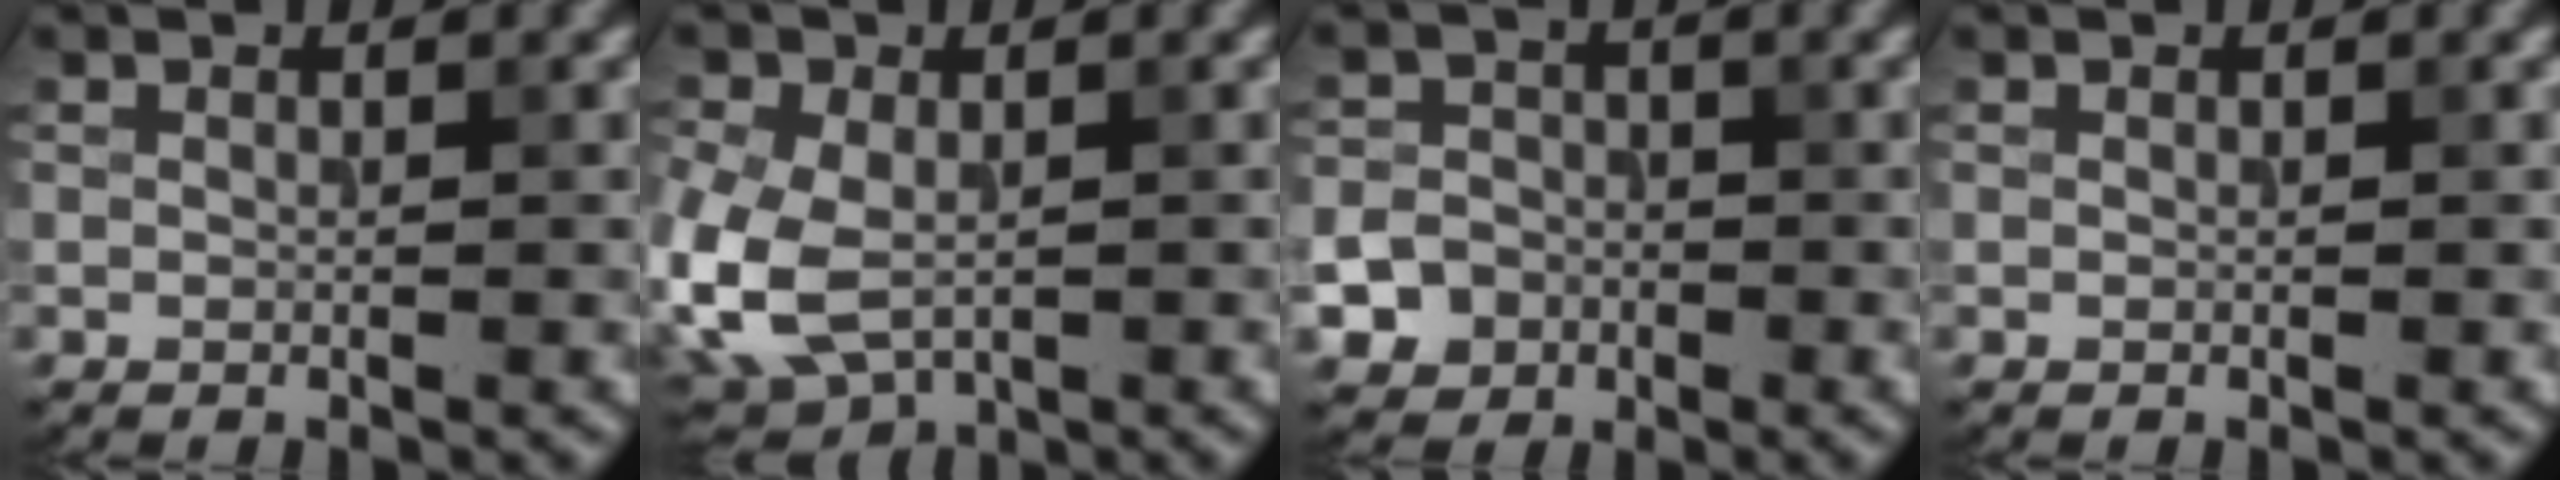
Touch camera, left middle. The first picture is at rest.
{"total": 8.2, "force": [-2.1, 5.6, 5.6], "torque": [-0.143, -0.023, -0.030]}
{"total": 4.5, "force": [-2.3, 3.8, 1.0], "torque": [0.009, -0.009, -0.050]}
{"total": 0.0}